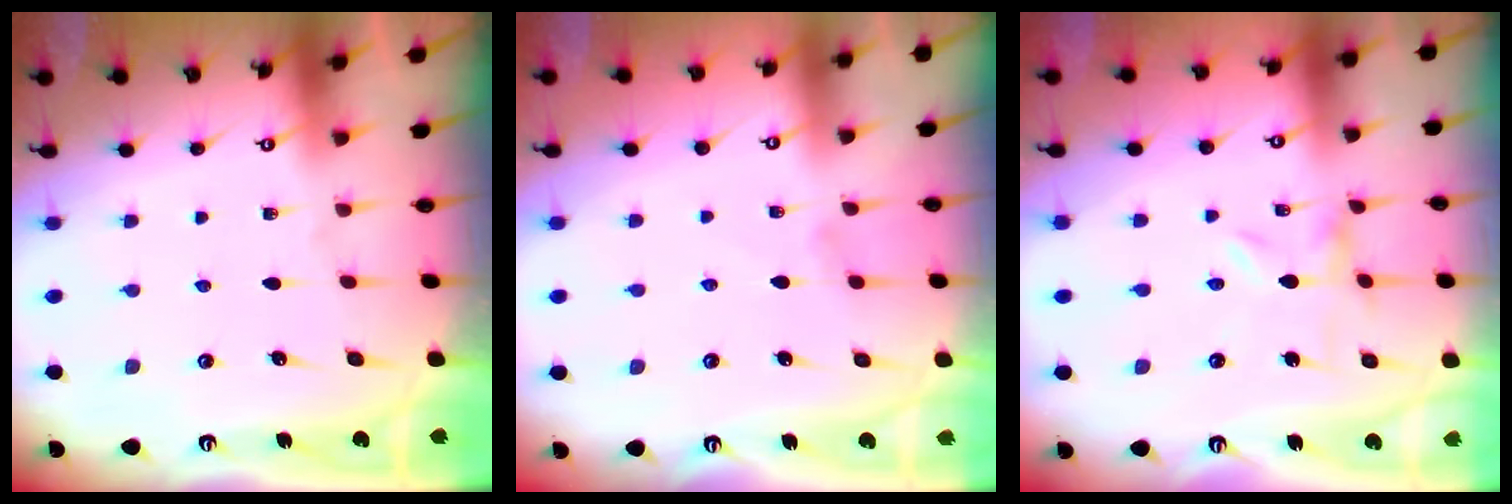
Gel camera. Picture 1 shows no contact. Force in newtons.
{"total": 0.0}
{"total": 0.0}